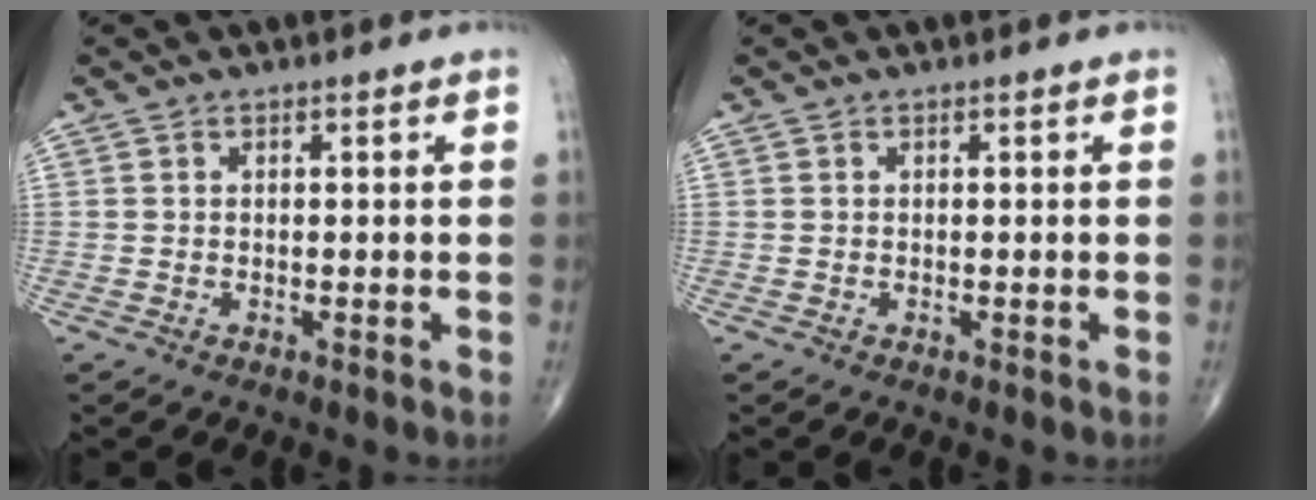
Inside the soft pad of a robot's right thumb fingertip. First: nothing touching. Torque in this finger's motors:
{"motor_torque": [0.00, 0.00, -0.02, 0.02, 0.00]}